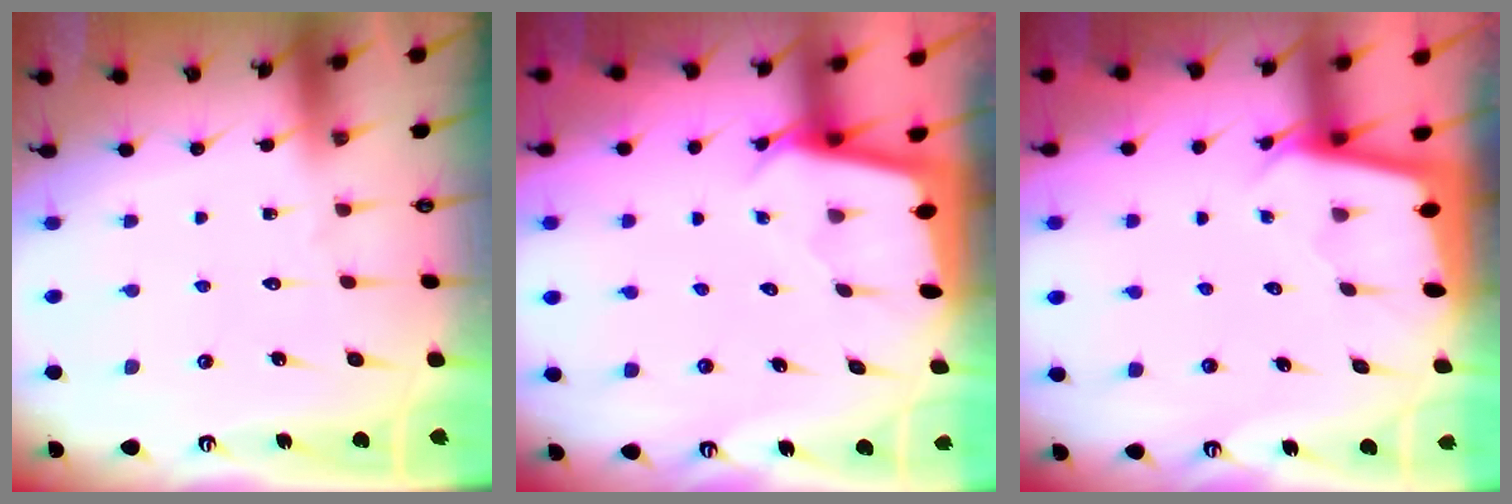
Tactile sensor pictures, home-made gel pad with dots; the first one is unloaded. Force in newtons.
{"total": 2.4, "press": 2.4, "slide": 0.2}
{"total": 1.8, "press": 1.8, "slide": 0.1}